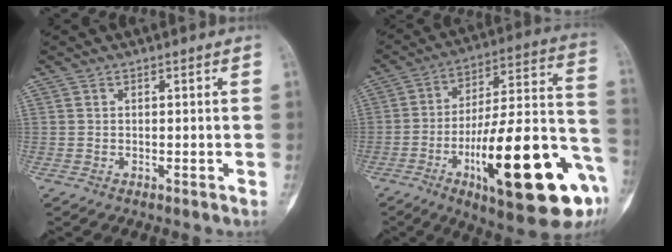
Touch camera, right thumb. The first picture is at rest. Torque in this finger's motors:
{"motor_torque": [2.98, 2.04, 2.21, -0.56, 0.63]}